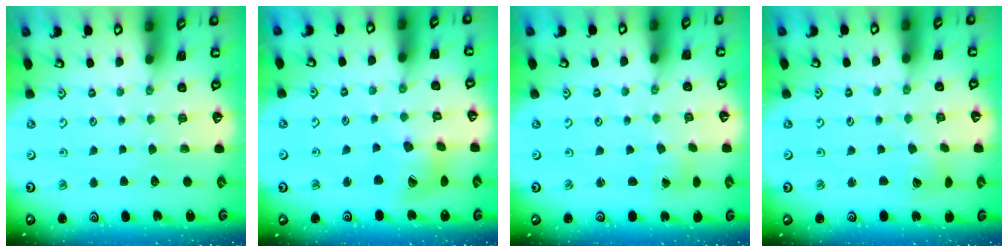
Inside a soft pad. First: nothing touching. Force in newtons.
{"total": 14.2, "press": 14.1, "slide": 1.8}
{"total": 1.3, "press": 1.3, "slide": 0.1}
{"total": 2.9, "press": 2.9, "slide": 0.2}